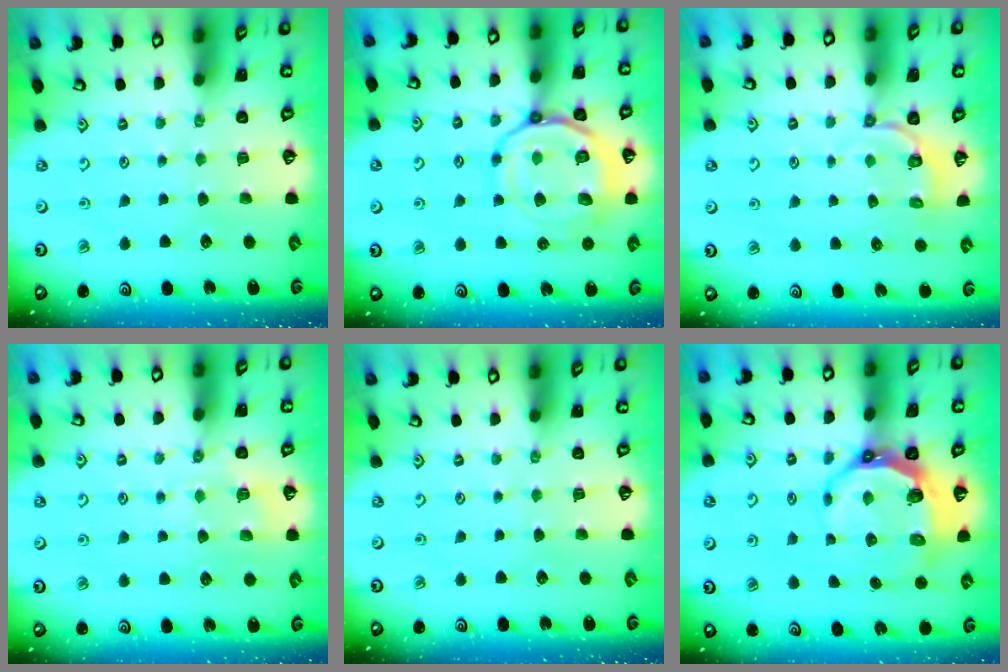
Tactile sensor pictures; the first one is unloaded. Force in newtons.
{"total": 15.3, "press": 15.3, "slide": 1.4}
{"total": 3.8, "press": 2.8, "slide": 2.5}
{"total": 4.9, "press": 4.8, "slide": 1.3}
{"total": 0.0}
{"total": 7.8, "press": 6.9, "slide": 3.7}